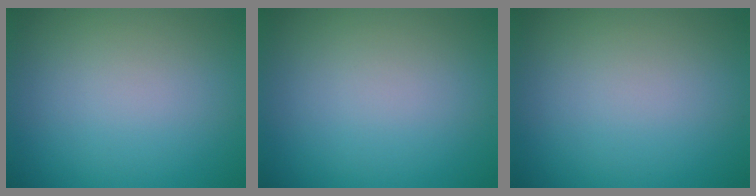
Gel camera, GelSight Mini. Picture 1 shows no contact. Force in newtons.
{"total": 0.0}
{"total": 0.0}